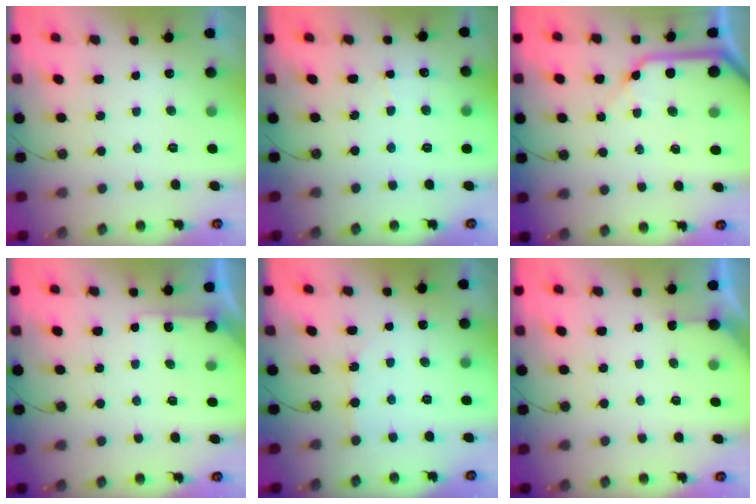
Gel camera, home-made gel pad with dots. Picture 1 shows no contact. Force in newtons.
{"total": 4.8, "press": 4.8, "slide": 0.6}
{"total": 13.3, "press": 13.2, "slide": 1.5}
{"total": 6.1, "press": 6.1, "slide": 0.4}
{"total": 2.9, "press": 2.9, "slide": 0.5}
{"total": 2.3, "press": 2.3, "slide": 0.3}